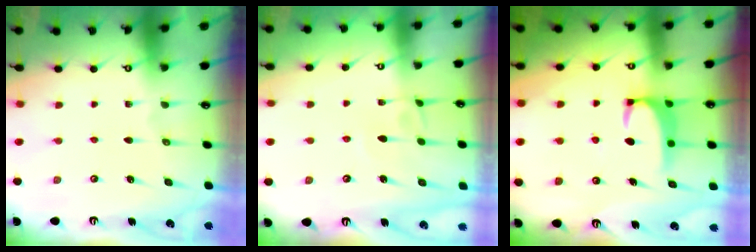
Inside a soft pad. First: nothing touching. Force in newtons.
{"total": 1.9, "press": 1.9, "slide": 0.2}
{"total": 2.1, "press": 2.0, "slide": 0.3}